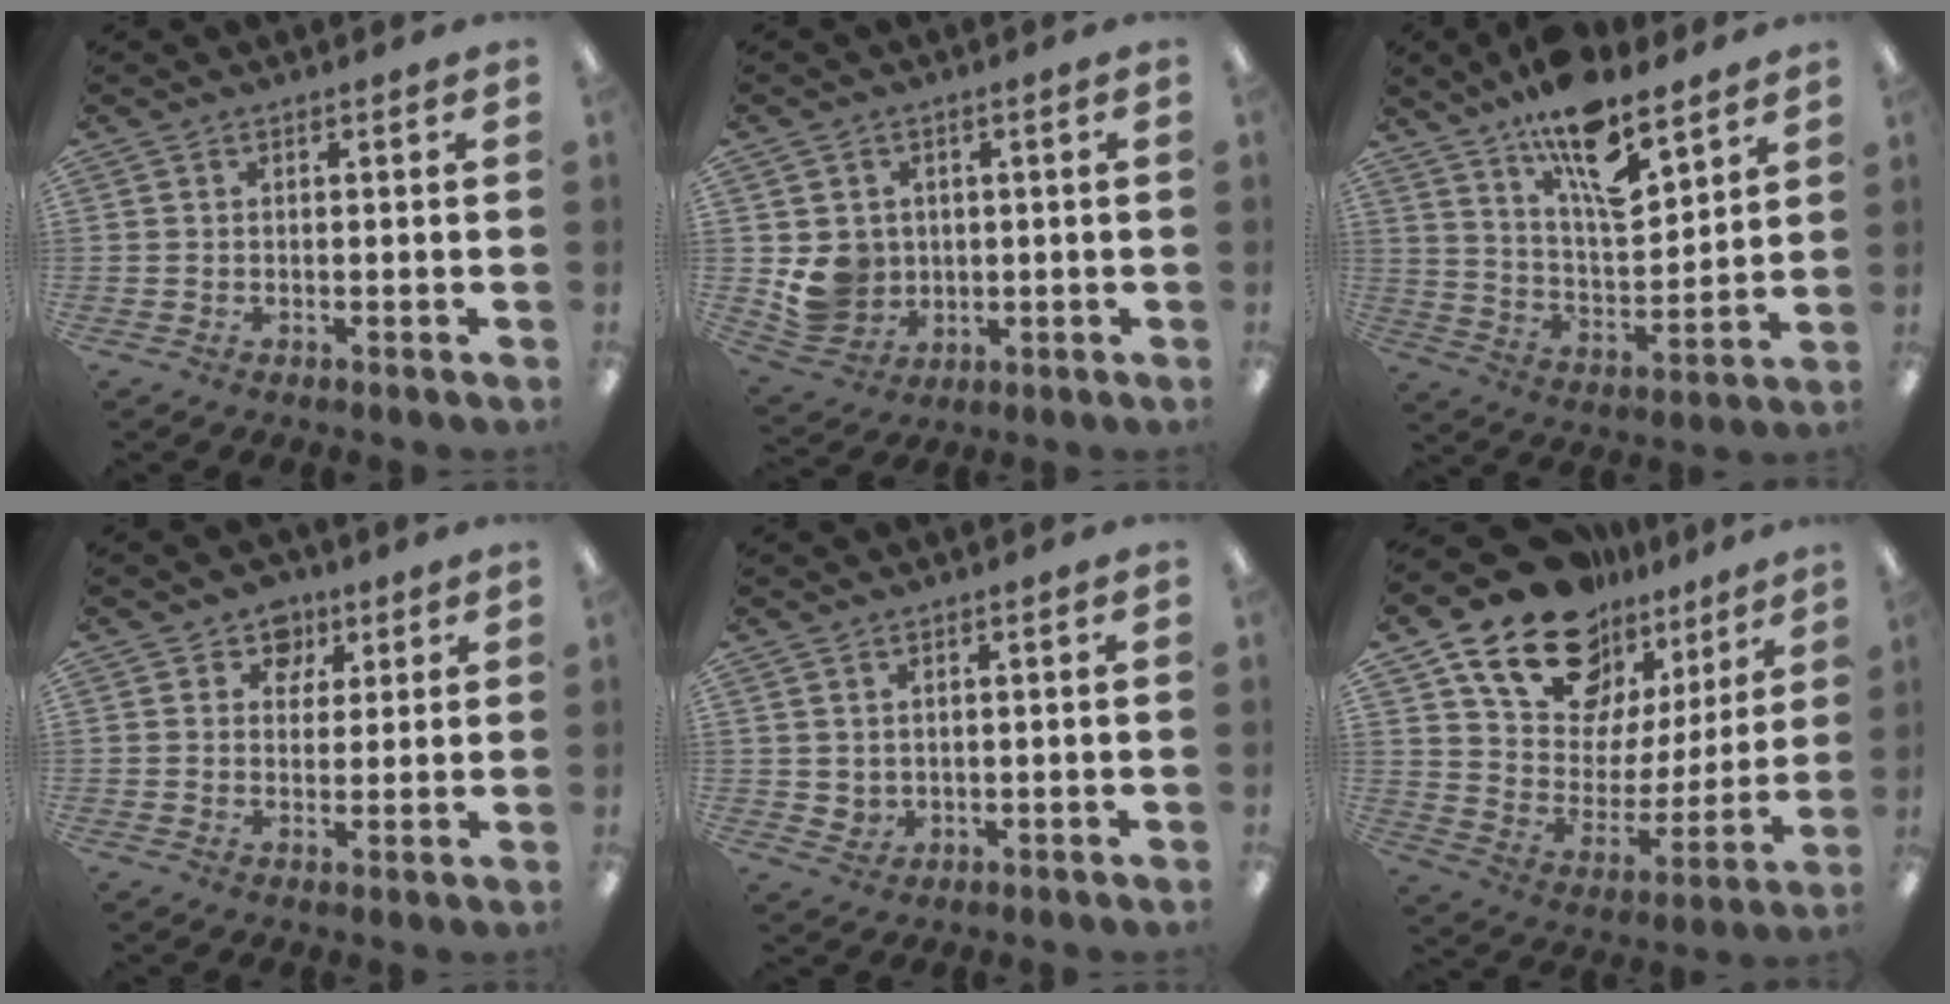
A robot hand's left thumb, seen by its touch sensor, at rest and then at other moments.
{"total": 7.7, "force": [0.7, 7.4, 1.9], "torque": [-0.045, 0.002, 0.024]}
{"total": 15.9, "force": [11.6, 5.4, 9.5], "torque": [-0.157, -0.066, 0.197]}
{"total": 6.1, "force": [3.5, 4.7, 1.5], "torque": [-0.018, -0.013, 0.061]}
{"total": 2.2, "force": [1.6, 1.5, 0.2], "torque": [-0.007, -0.006, 0.029]}
{"total": 19.1, "force": [14.5, 10.4, 6.9], "torque": [-0.140, -0.105, 0.262]}